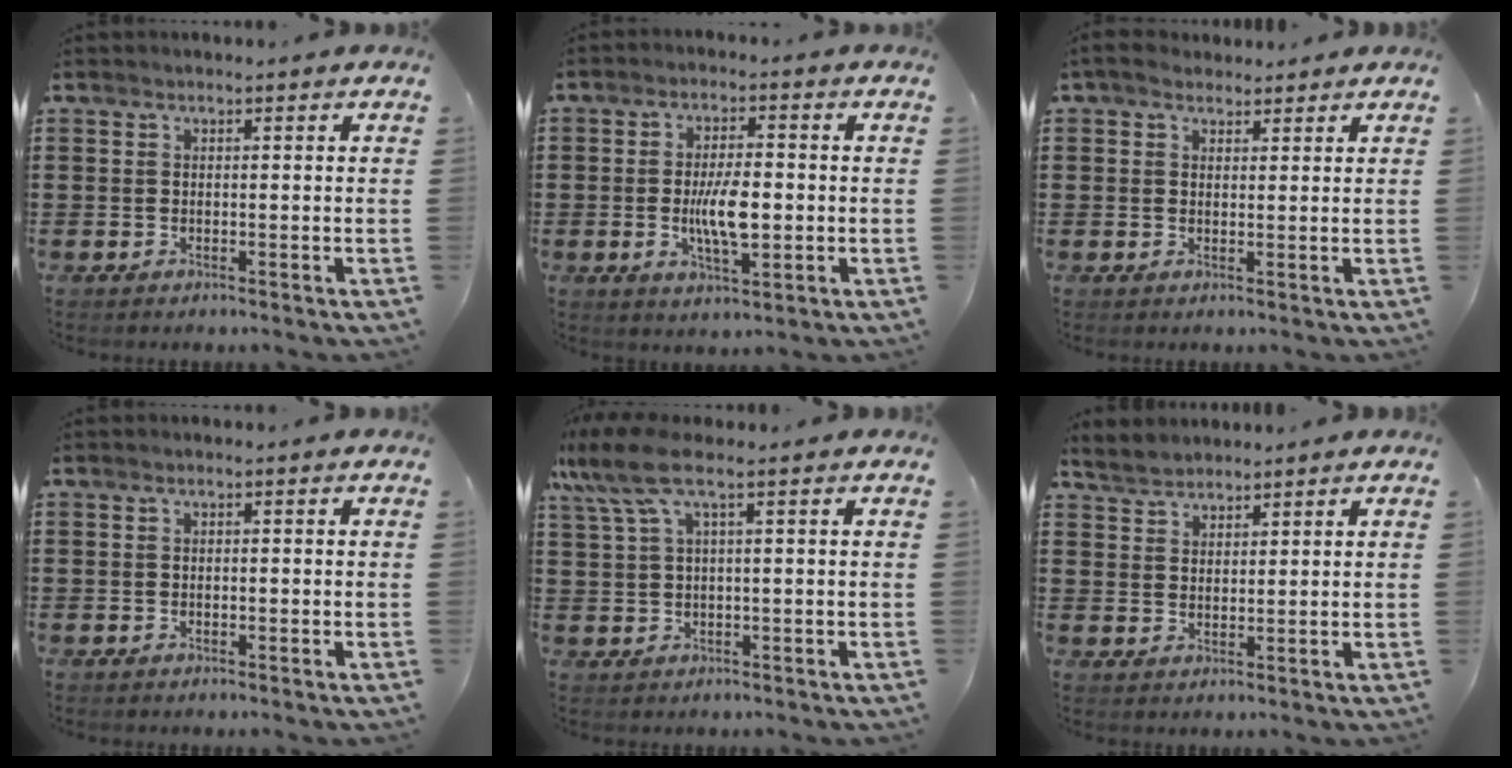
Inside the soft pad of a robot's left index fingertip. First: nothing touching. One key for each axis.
{"total": 7.4, "fx": -0.6, "fy": 2.7, "fz": 6.9, "tx": -0.128, "ty": -0.001, "tz": -0.016}
{"total": 2.7, "fx": 2.2, "fy": 1.4, "fz": 0.8, "tx": -0.023, "ty": 0.005, "tz": 0.041}
{"total": 0.5, "fx": -0.2, "fy": 0.3, "fz": 0.4, "tx": -0.009, "ty": -0.002, "tz": -0.004}
{"total": 6.4, "fx": 2.3, "fy": 1.1, "fz": 5.8, "tx": -0.146, "ty": -0.013, "tz": 0.032}
{"total": 2.7, "fx": 2.5, "fy": 0.9, "fz": 0.0, "tx": -0.010, "ty": 0.003, "tz": 0.048}